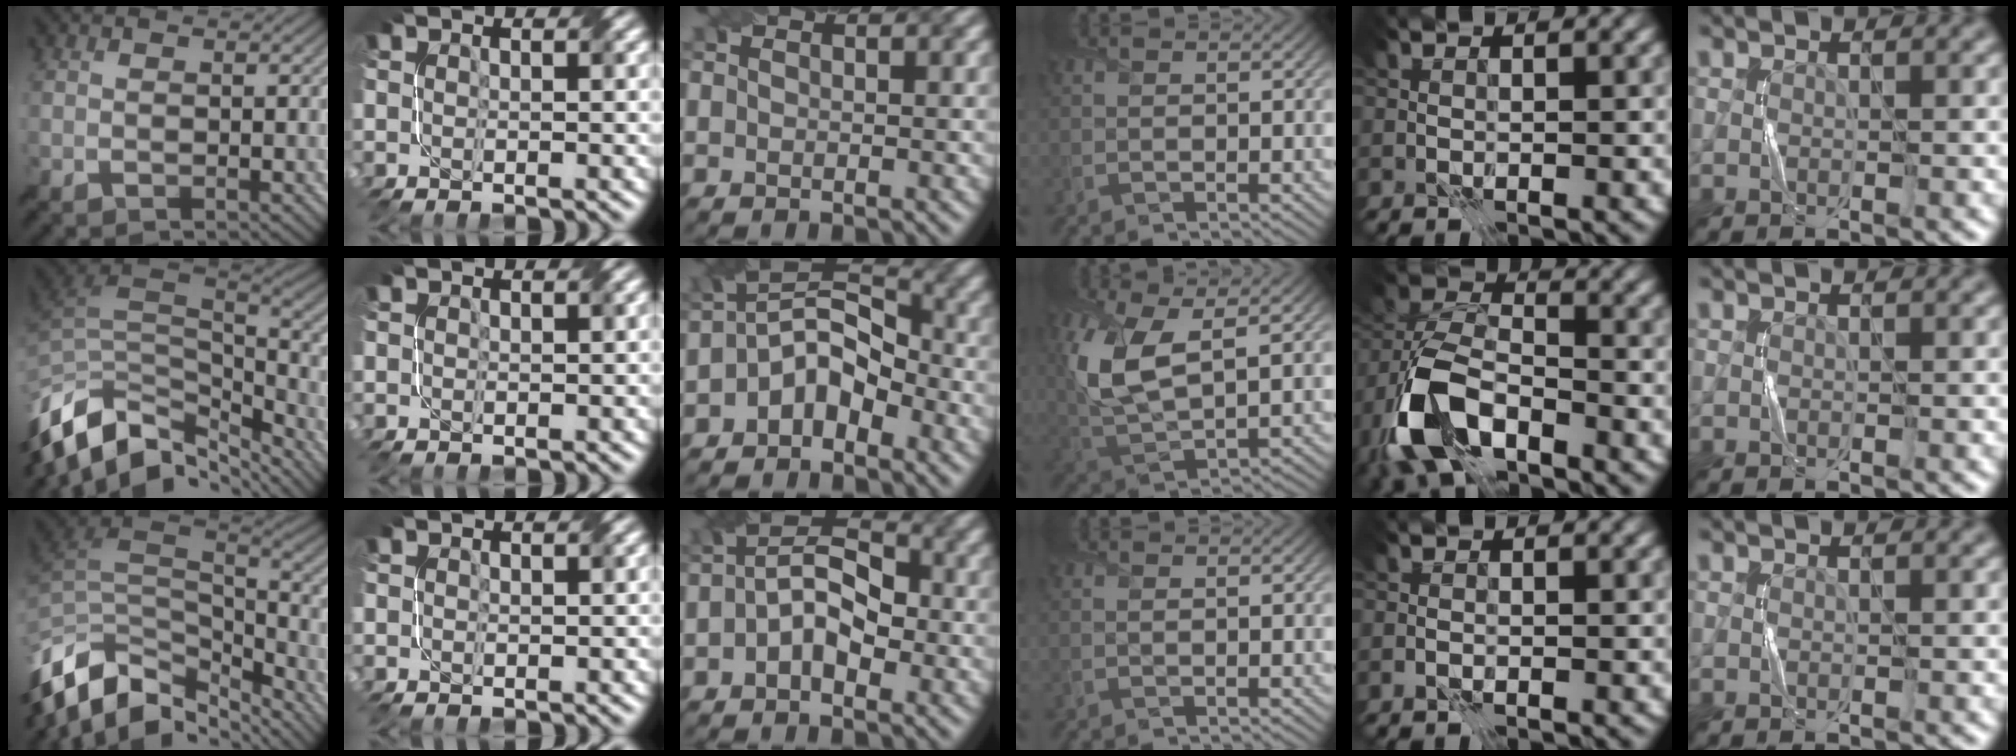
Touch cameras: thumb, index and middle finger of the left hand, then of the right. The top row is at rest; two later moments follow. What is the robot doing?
{"motion": "twist", "object": "screw"}